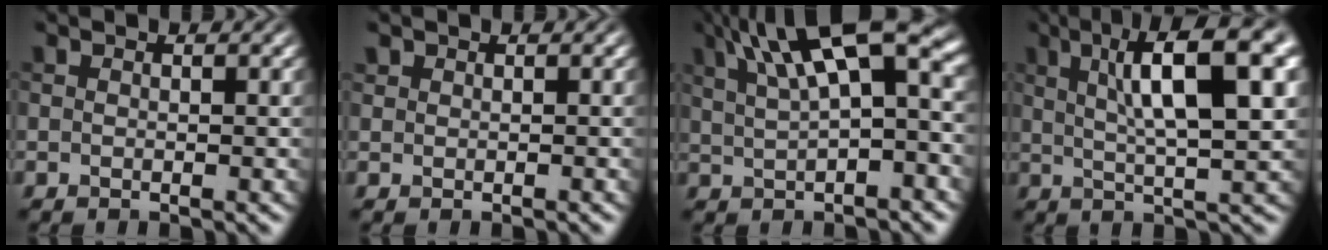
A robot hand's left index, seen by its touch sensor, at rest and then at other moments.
{"total": 0.7, "force": [0.5, 0.5, -0.1], "torque": [0.005, 0.000, 0.009]}
{"total": 11.6, "force": [4.8, 3.7, 9.8], "torque": [-0.176, 0.022, 0.081]}
{"total": 11.5, "force": [3.9, 2.8, 10.4], "torque": [-0.152, 0.015, 0.059]}